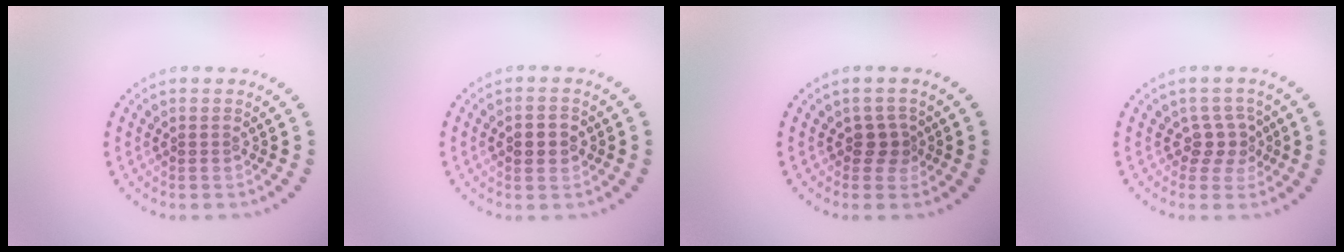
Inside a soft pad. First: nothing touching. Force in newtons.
{"total": 2.1, "press": 2.1, "slide": 0.1}
{"total": 1.6, "press": 1.2, "slide": 1.0}
{"total": 2.2, "press": 1.7, "slide": 1.5}